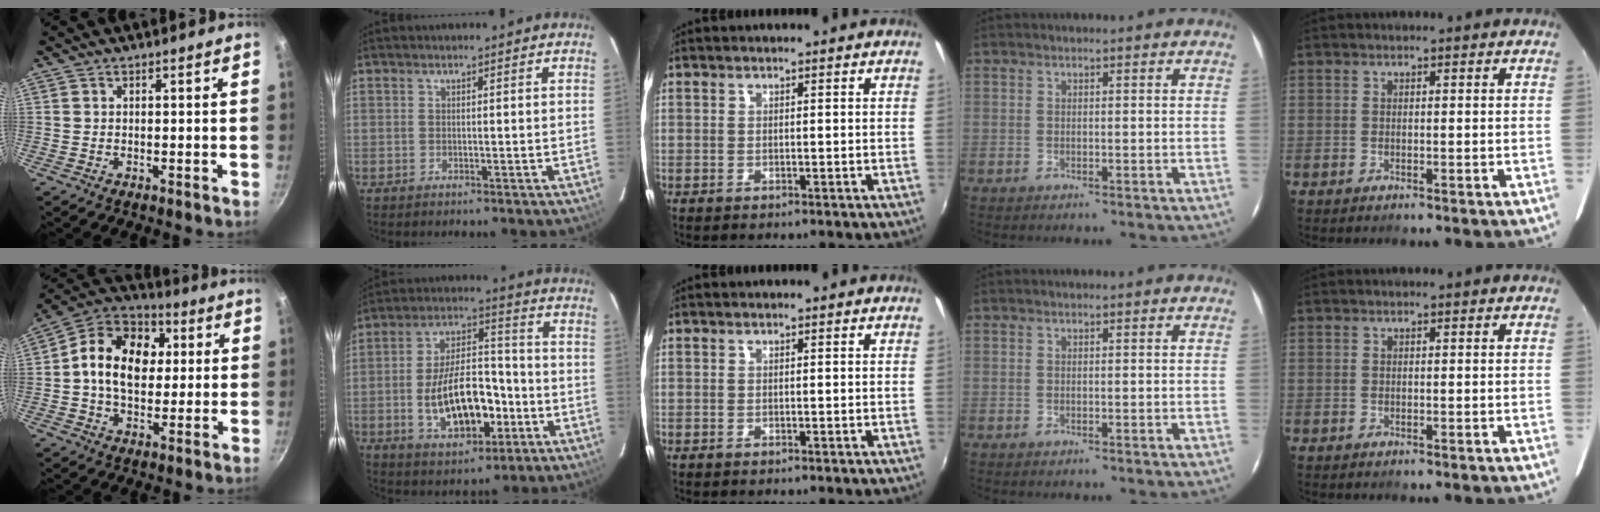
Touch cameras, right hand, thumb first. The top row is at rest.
{"thumb": {"total": 16.1, "force": [2.0, 11.8, 10.9], "torque": [-0.147, 0.019, 0.012]}, "index": {"total": 15.6, "force": [-4.6, 7.9, 12.6], "torque": [-0.240, 0.016, -0.060]}}